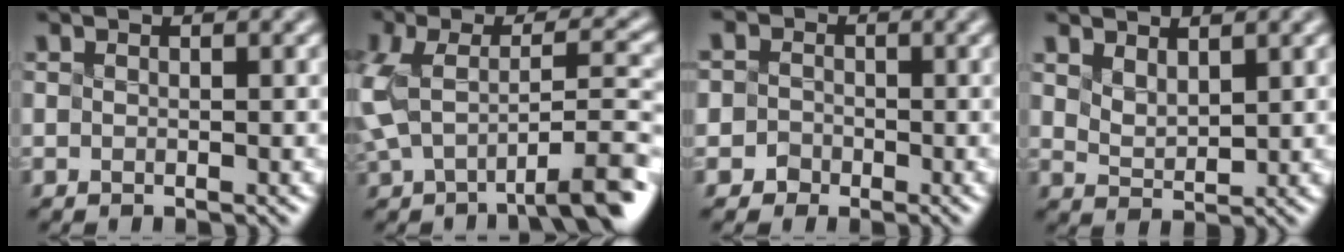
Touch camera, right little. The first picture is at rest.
{"total": 5.9, "force": [-3.7, 0.9, 4.5], "torque": [-0.091, -0.005, -0.040]}
{"total": 2.7, "force": [-1.7, 1.1, -1.8], "torque": [0.043, 0.001, -0.018]}
{"total": 1.2, "force": [0.8, -0.6, -0.6], "torque": [-0.012, -0.014, 0.053]}